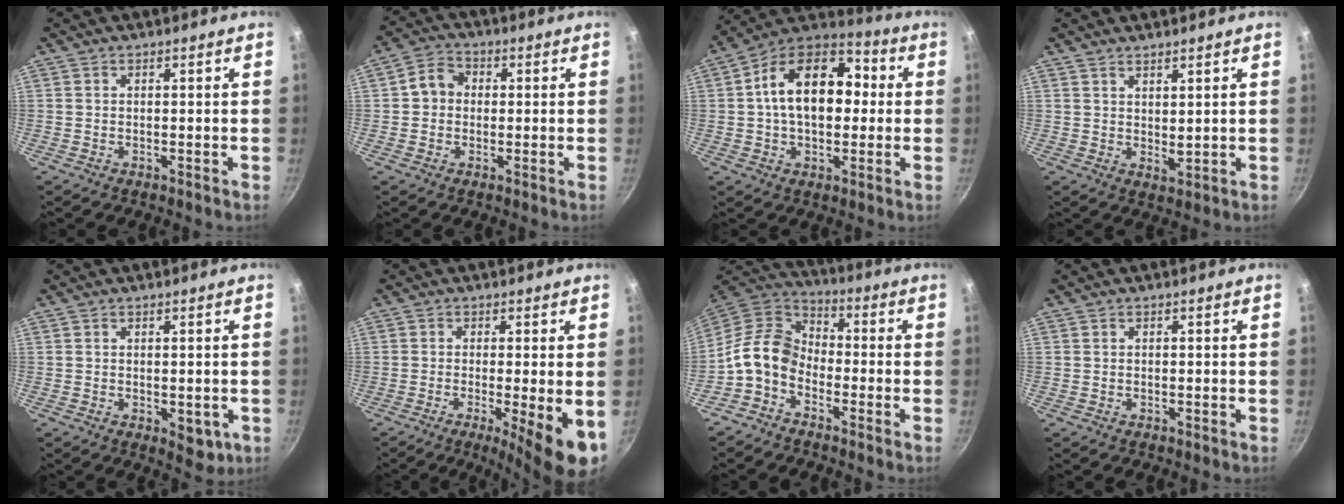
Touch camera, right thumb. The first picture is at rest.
{"total": 5.4, "force": [0.4, 4.7, 2.8], "torque": [-0.024, 0.013, -0.007]}
{"total": 18.6, "force": [1.6, 12.1, 14.0], "torque": [-0.192, 0.036, 0.005]}
{"total": 2.9, "force": [2.0, 0.8, 1.9], "torque": [-0.027, -0.022, 0.031]}
{"total": 4.3, "force": [-0.9, 2.4, 3.5], "torque": [-0.035, -0.006, -0.005]}
{"total": 9.6, "force": [-2.5, 1.5, 9.1], "torque": [-0.128, -0.009, -0.032]}
{"total": 10.5, "force": [-3.8, 7.5, 6.3], "torque": [-0.105, 0.053, -0.100]}
{"total": 0.0}